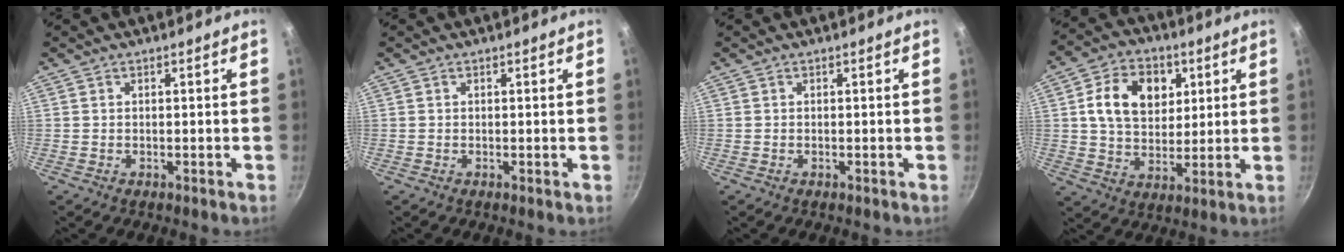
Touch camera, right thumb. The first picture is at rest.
{"total": 0.0}
{"total": 0.0}
{"total": 13.3, "force": [3.7, 9.8, 8.3], "torque": [-0.111, -0.003, 0.056]}